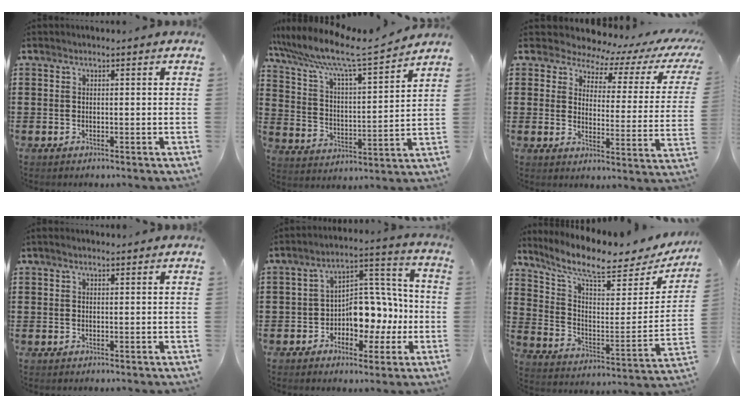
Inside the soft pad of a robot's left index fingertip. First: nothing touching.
{"total": 8.0, "force": [6.8, 0.3, 4.3], "torque": [-0.113, -0.048, 0.105]}
{"total": 4.5, "force": [3.8, 2.0, 1.3], "torque": [-0.046, -0.029, 0.060]}
{"total": 0.9, "force": [0.6, 0.3, 0.7], "torque": [-0.013, 0.003, 0.011]}
{"total": 8.1, "force": [-1.2, 6.2, 5.0], "torque": [-0.085, 0.005, -0.022]}
{"total": 8.6, "force": [7.0, 1.6, 4.7], "torque": [-0.116, -0.047, 0.116]}